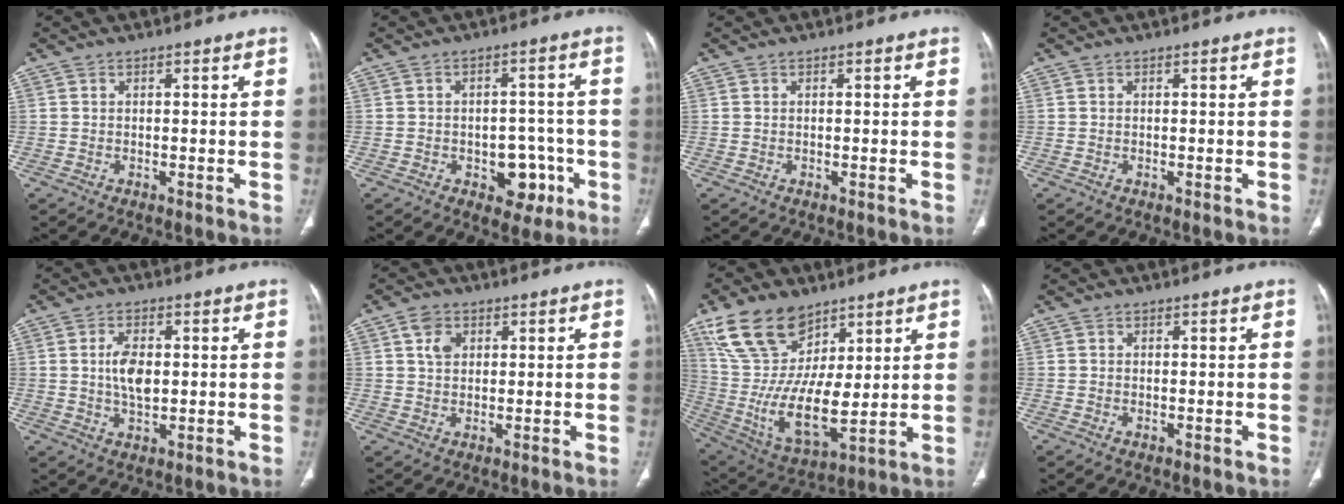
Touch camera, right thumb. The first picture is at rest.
{"total": 7.7, "force": [-2.8, 5.3, 4.9], "torque": [-0.022, 0.025, -0.029]}
{"total": 0.0}
{"total": 0.0}
{"total": 5.9, "force": [0.6, 3.2, 4.9], "torque": [-0.089, -0.003, 0.012]}
{"total": 4.1, "force": [1.6, 2.9, 2.4], "torque": [-0.031, -0.005, 0.032]}
{"total": 19.3, "force": [10.1, 10.4, 12.7], "torque": [-0.218, -0.045, 0.208]}
{"total": 0.0}